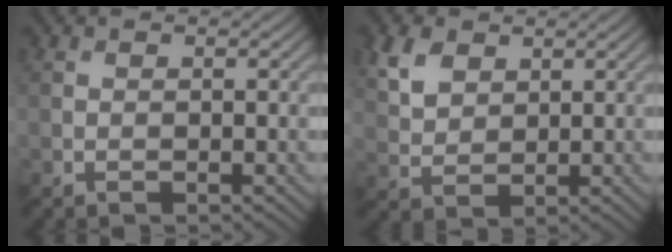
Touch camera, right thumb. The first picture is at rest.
{"total": 5.1, "force": [2.7, 3.2, 2.8], "torque": [-0.072, 0.003, 0.058]}